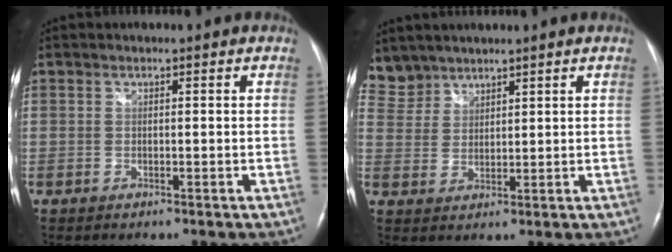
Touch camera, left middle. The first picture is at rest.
{"total": 5.3, "force": [4.7, 2.3, -0.5], "torque": [0.011, 0.008, 0.103]}